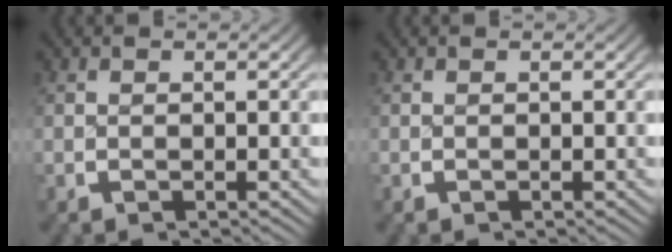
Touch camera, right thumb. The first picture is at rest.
{"total": 0.0}